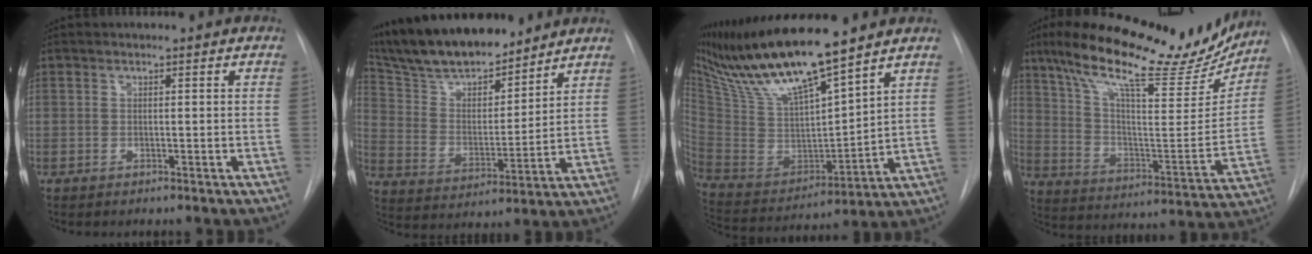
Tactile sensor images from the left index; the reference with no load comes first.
{"total": 18.2, "force": [16.0, 4.2, 7.6], "torque": [-0.138, 0.015, 0.282]}
{"total": 17.7, "force": [14.4, 1.1, 10.2], "torque": [-0.195, -0.013, 0.280]}
{"total": 25.7, "force": [20.1, 6.7, 14.5], "torque": [-0.234, -0.003, 0.295]}